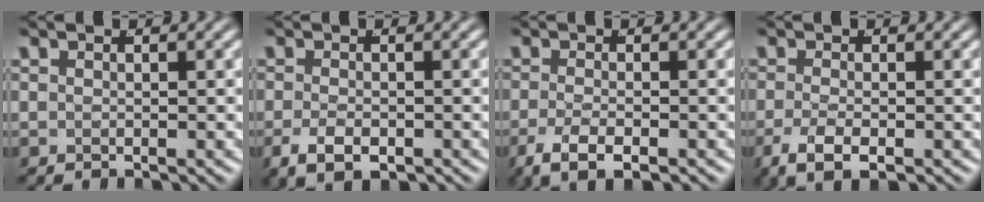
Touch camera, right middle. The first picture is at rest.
{"total": 3.2, "force": [-1.9, 1.5, 2.1], "torque": [-0.039, -0.016, -0.021]}
{"total": 3.7, "force": [-2.5, 1.2, 2.5], "torque": [-0.052, -0.015, -0.032]}
{"total": 3.7, "force": [-2.1, 1.3, 2.7], "torque": [-0.059, -0.018, -0.024]}